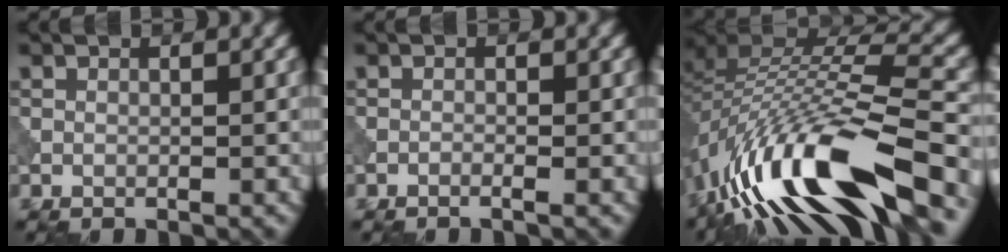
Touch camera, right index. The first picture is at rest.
{"total": 0.5, "force": [-0.4, 0.0, 0.4], "torque": [-0.007, 0.001, -0.009]}
{"total": 15.0, "force": [-8.6, 5.0, 11.3], "torque": [-0.219, 0.023, -0.152]}